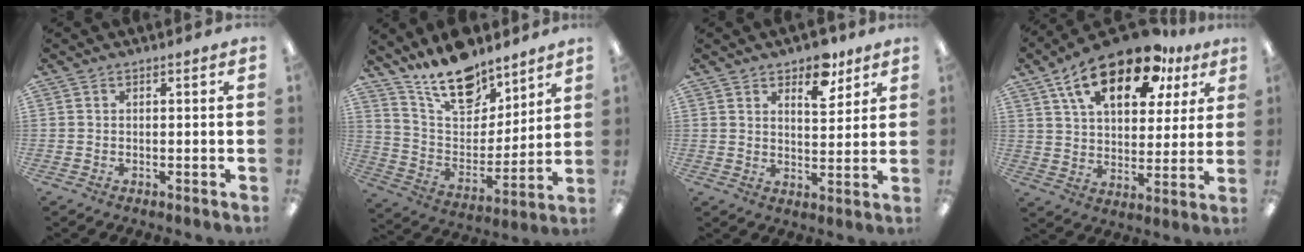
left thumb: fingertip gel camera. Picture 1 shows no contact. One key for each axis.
{"total": 17.1, "fx": 13.4, "fy": 7.9, "fz": 7.2, "tx": -0.133, "ty": -0.085, "tz": 0.242}
{"total": 8.0, "fx": 5.8, "fy": 3.9, "fz": 4.0, "tx": -0.030, "ty": -0.034, "tz": 0.095}
{"total": 19.7, "fx": 11.9, "fy": 9.7, "fz": 12.4, "tx": -0.208, "ty": -0.054, "tz": 0.203}